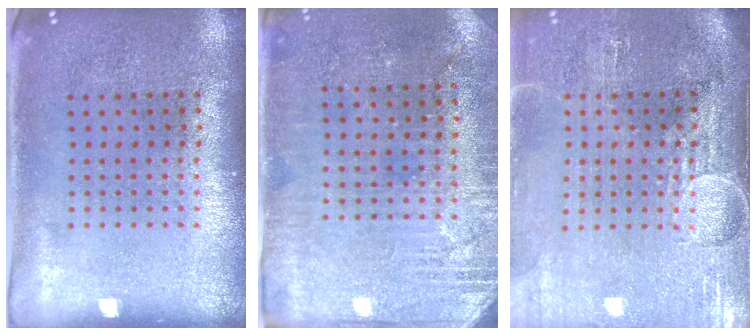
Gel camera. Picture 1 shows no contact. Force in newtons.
{"total": 2.8, "press": 2.7, "slide": 0.8}
{"total": 4.3, "press": 3.7, "slide": 2.1}